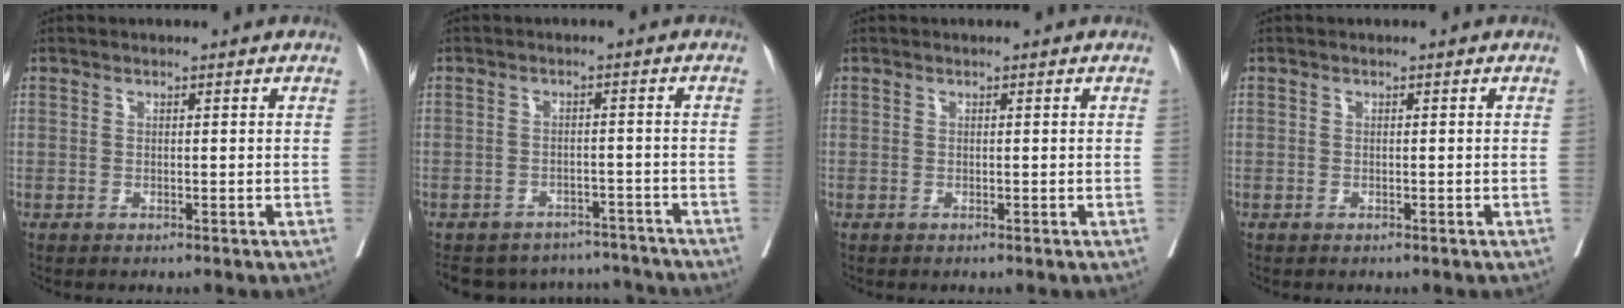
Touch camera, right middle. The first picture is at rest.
{"total": 12.2, "force": [-11.3, 4.3, 1.3], "torque": [-0.025, 0.018, -0.140]}
{"total": 0.0}
{"total": 0.7, "force": [-0.2, 0.6, -0.1], "torque": [0.004, 0.007, -0.006]}